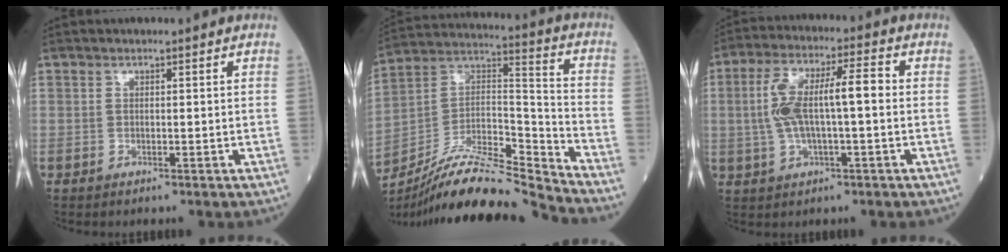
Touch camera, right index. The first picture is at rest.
{"total": 18.1, "force": [-16.9, -0.2, 6.6], "torque": [-0.121, 0.038, -0.302]}
{"total": 10.6, "force": [0.2, 2.6, 10.2], "torque": [-0.203, 0.029, 0.005]}